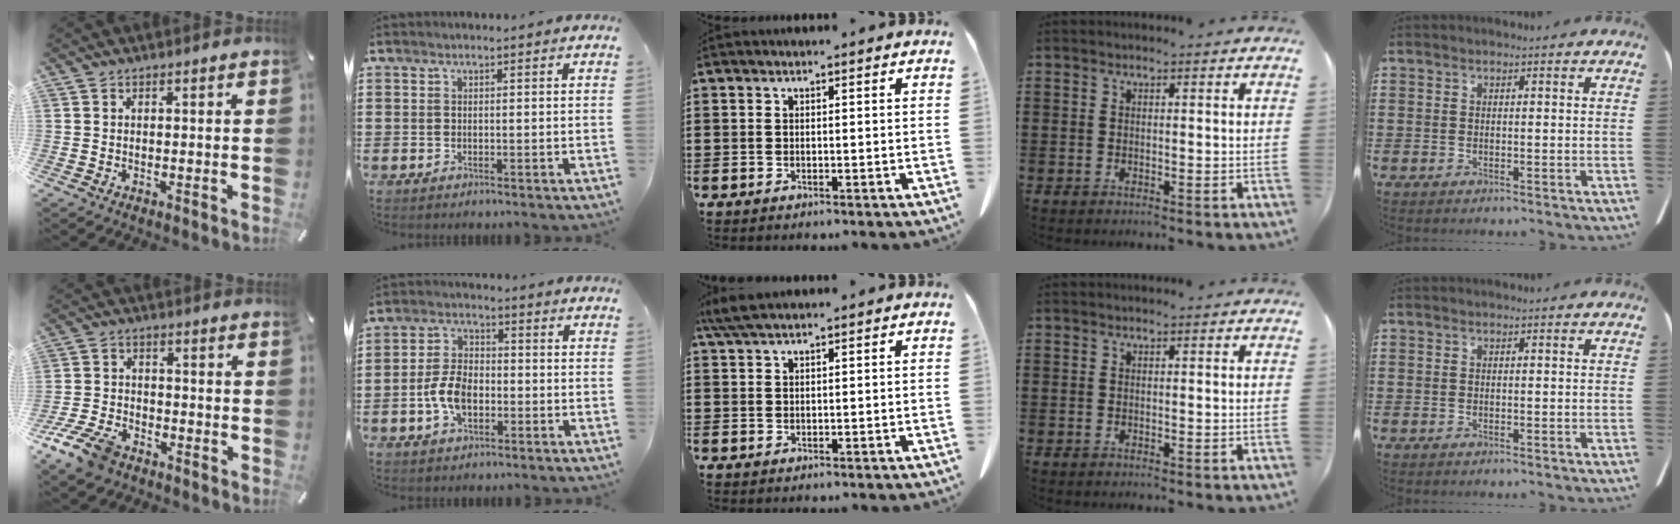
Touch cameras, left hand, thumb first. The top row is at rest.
{"thumb": {"total": 9.1, "force": [-6.2, 4.9, 4.5], "torque": [-0.094, 0.029, -0.116]}, "index": {"total": 6.3, "force": [-1.9, 3.7, 4.7], "torque": [-0.117, 0.001, -0.044]}, "middle": {"total": 3.2, "force": [2.3, 0.5, 2.2], "torque": [-0.049, 0.001, 0.045]}}